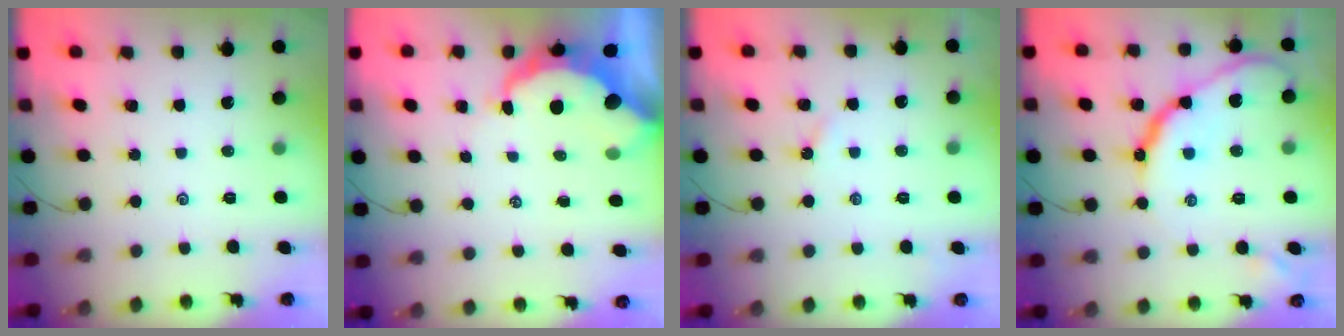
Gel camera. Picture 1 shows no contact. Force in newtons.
{"total": 9.6, "press": 9.5, "slide": 0.9}
{"total": 1.5, "press": 1.5, "slide": 0.3}
{"total": 14.2, "press": 14.2, "slide": 0.9}